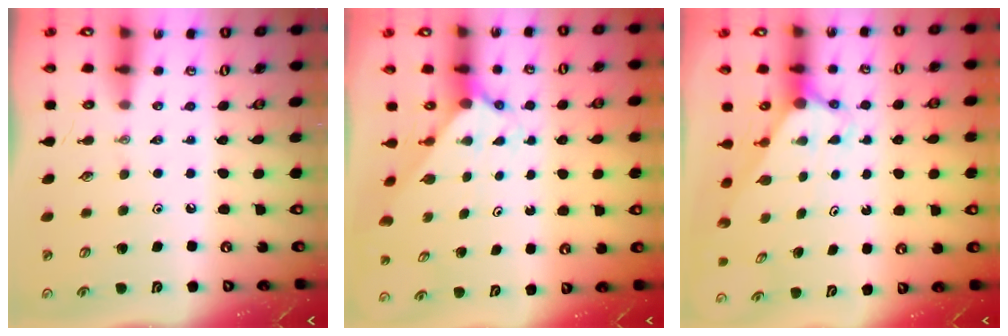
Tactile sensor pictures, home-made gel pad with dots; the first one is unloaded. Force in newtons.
{"total": 1.6, "press": 1.6, "slide": 0.1}
{"total": 2.6, "press": 2.6, "slide": 0.0}